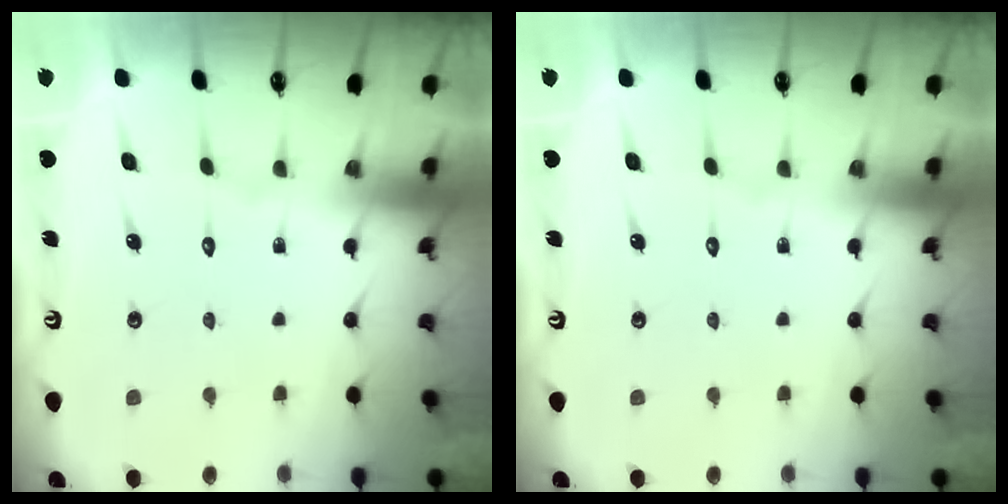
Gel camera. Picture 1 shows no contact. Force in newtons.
{"total": 0.0}